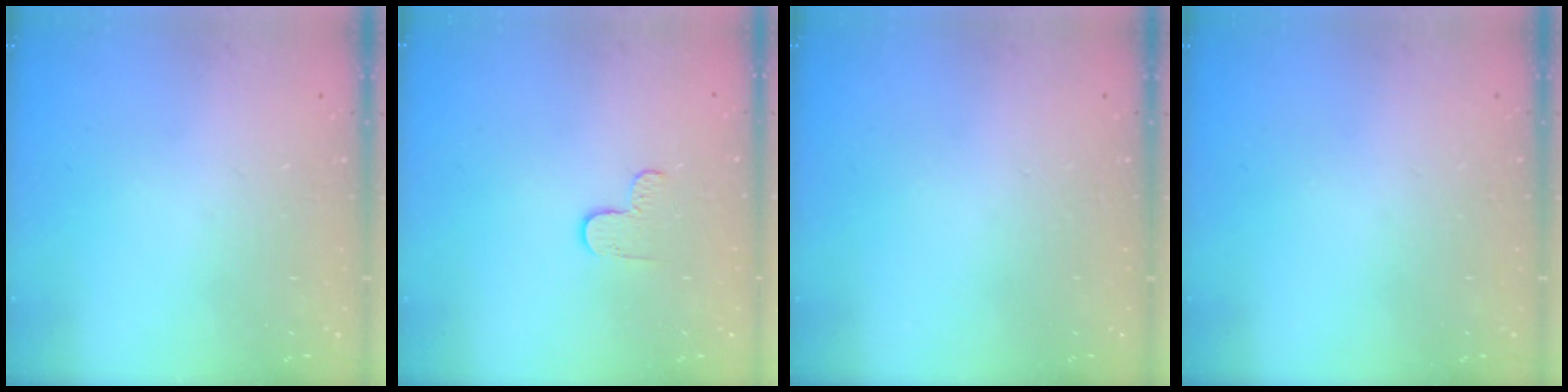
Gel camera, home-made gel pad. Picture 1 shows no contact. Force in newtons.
{"total": 3.3, "press": 3.3, "slide": 0.4}
{"total": 0.0}
{"total": 0.0}